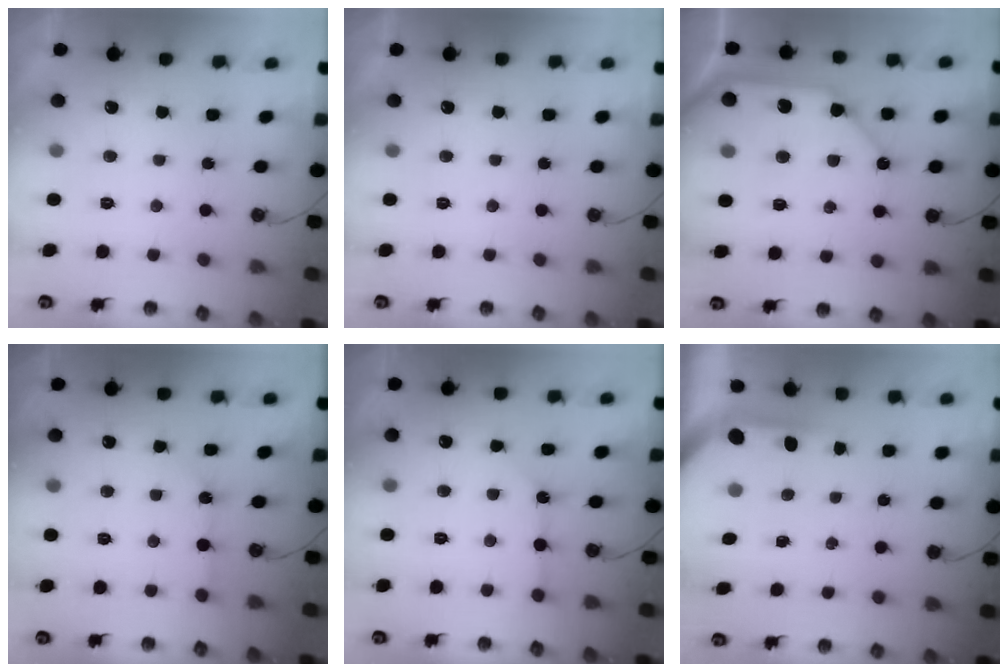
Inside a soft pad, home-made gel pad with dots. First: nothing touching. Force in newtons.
{"total": 0.0}
{"total": 14.3, "press": 14.2, "slide": 1.7}
{"total": 3.5, "press": 3.5, "slide": 0.5}
{"total": 3.8, "press": 3.8, "slide": 0.3}
{"total": 3.6, "press": 3.6, "slide": 0.3}